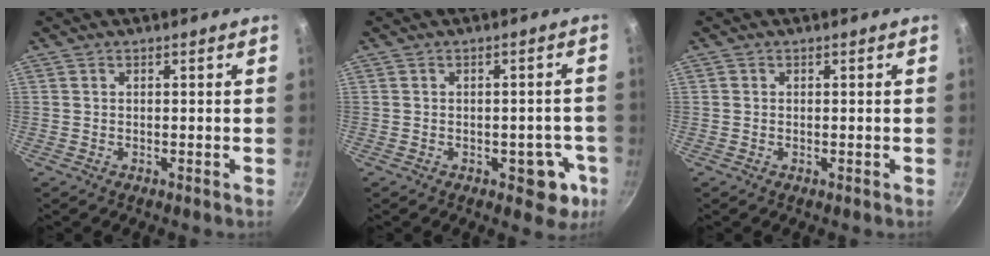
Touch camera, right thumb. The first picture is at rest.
{"total": 6.9, "force": [-2.6, 4.2, 4.8], "torque": [-0.013, 0.020, -0.027]}
{"total": 0.0}